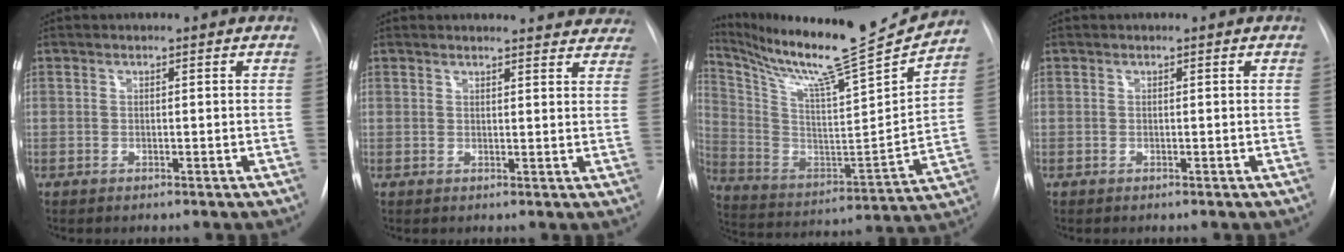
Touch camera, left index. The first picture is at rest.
{"total": 13.2, "force": [12.7, 3.0, 2.2], "torque": [0.002, -0.034, 0.114]}
{"total": 22.4, "force": [20.3, -0.4, 9.6], "torque": [-0.186, -0.077, 0.319]}
{"total": 0.0}